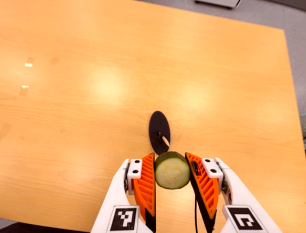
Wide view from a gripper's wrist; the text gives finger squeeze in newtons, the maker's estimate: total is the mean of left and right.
{"total": 9.9, "left": 9.3, "right": 10.6}